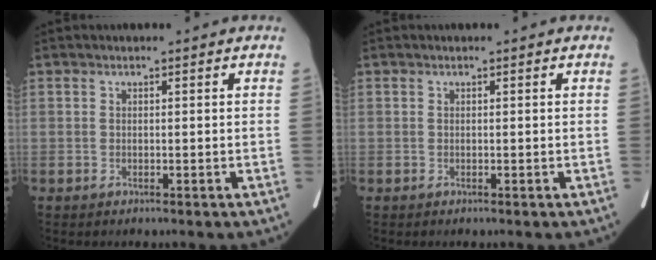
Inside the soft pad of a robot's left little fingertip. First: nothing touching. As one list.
[{"total": 0.0}]